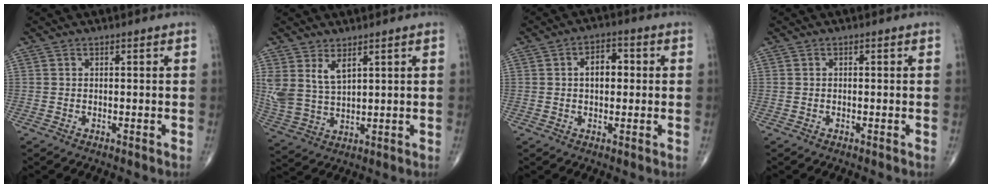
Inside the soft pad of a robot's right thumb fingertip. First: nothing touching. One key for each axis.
{"total": 7.5, "fx": 3.8, "fy": 3.8, "fz": 5.2, "tx": -0.104, "ty": -0.017, "tz": 0.089}
{"total": 5.8, "fx": 0.7, "fy": 3.5, "fz": 4.5, "tx": -0.058, "ty": 0.014, "tz": 0.006}
{"total": 0.0}